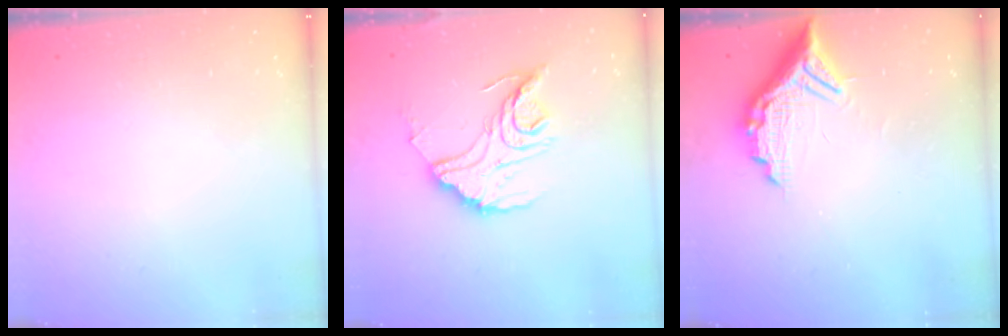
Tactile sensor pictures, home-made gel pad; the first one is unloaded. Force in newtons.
{"total": 16.3, "press": 16.3, "slide": 1.3}
{"total": 11.6, "press": 11.5, "slide": 1.0}